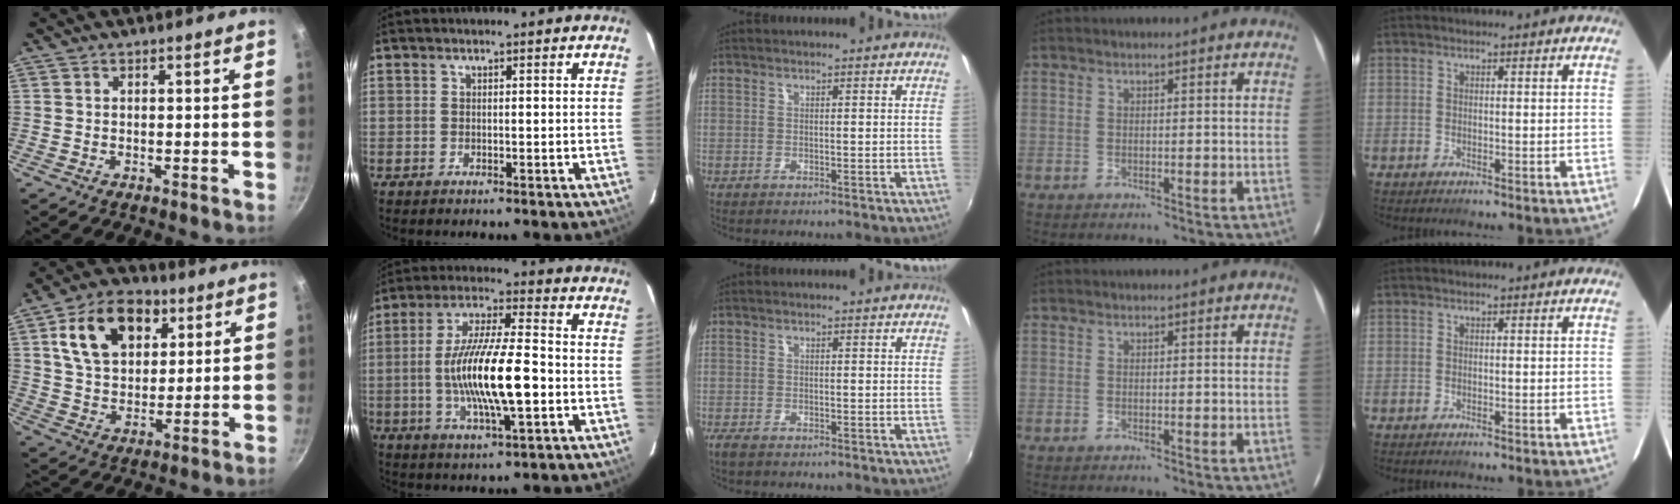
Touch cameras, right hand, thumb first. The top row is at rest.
{"thumb": {"total": 16.9, "force": [6.5, 11.4, 10.7], "torque": [-0.153, -0.006, 0.104]}, "index": {"total": 16.1, "force": [-2.8, 3.3, 15.5], "torque": [-0.294, -0.006, -0.050]}, "middle": {"total": 1.9, "force": [-1.5, 0.7, 1.0], "torque": [-0.023, -0.008, -0.027]}}